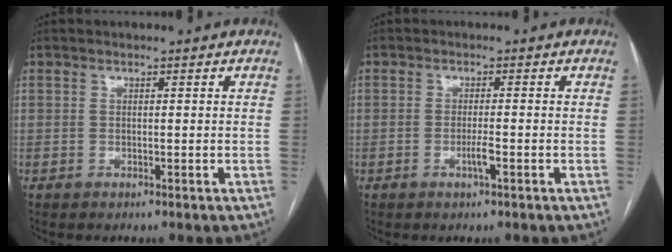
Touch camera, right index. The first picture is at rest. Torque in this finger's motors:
{"motor_torque": [0.67, -0.04, 0.30, 0.06]}